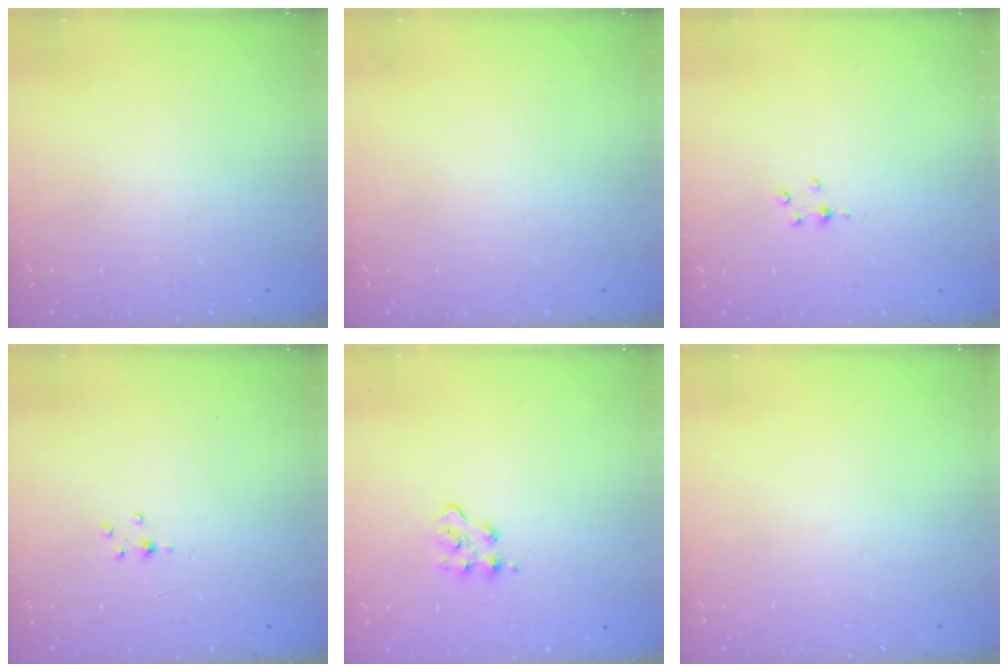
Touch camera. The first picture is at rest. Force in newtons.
{"total": 0.0}
{"total": 2.8, "press": 2.8, "slide": 0.3}
{"total": 1.5, "press": 1.5, "slide": 0.2}
{"total": 3.8, "press": 3.8, "slide": 0.5}
{"total": 0.0}